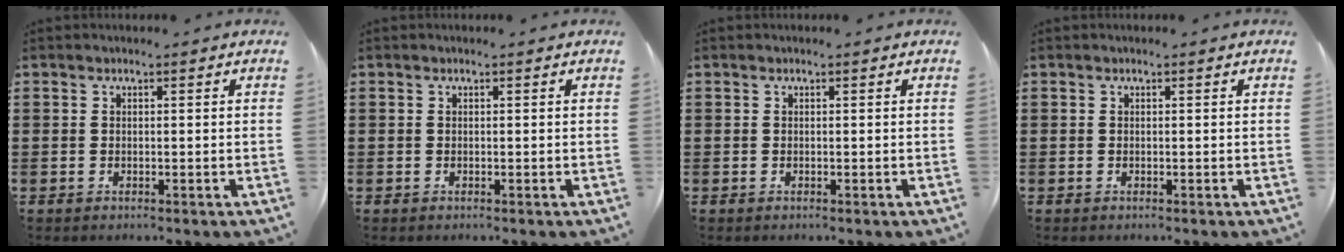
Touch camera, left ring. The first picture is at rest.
{"total": 0.0}
{"total": 0.0}
{"total": 0.0}